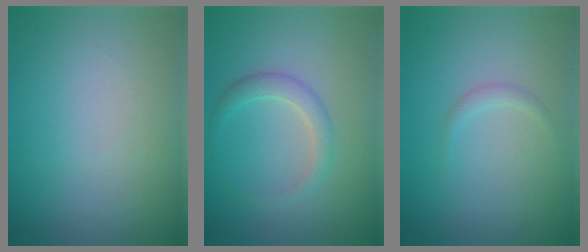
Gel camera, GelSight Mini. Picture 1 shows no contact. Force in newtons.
{"total": 2.1, "press": 2.1, "slide": 0.1}
{"total": 0.8, "press": 0.8, "slide": 0.0}